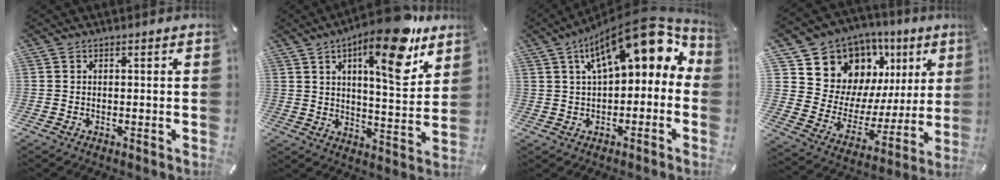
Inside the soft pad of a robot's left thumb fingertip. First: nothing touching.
{"total": 18.3, "force": [10.8, 5.8, 13.5], "torque": [-0.191, -0.055, 0.164]}
{"total": 16.8, "force": [7.6, 7.3, 13.2], "torque": [-0.199, -0.045, 0.127]}
{"total": 12.8, "force": [8.8, 9.0, 2.4], "torque": [-0.050, -0.091, 0.163]}